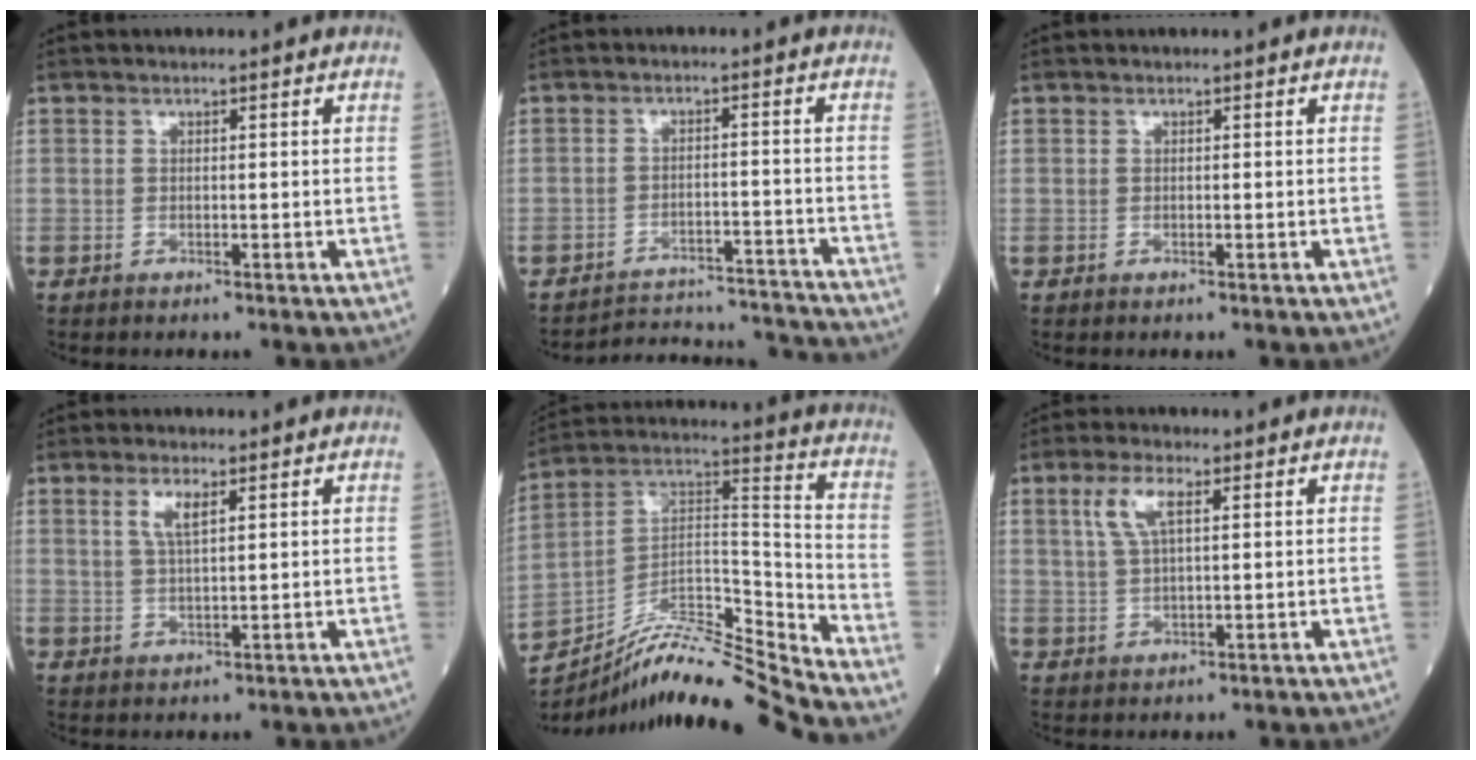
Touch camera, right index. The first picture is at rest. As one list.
[{"total": 13.6, "force": [-13.6, -0.1, 0.4], "torque": [0.002, 0.017, -0.179]}, {"total": 0.0}, {"total": 3.3, "force": [1.5, 0.5, 2.9], "torque": [-0.063, 0.001, 0.030]}, {"total": 16.5, "force": [-15.6, -1.2, 5.2], "torque": [-0.090, 0.045, -0.275]}, {"total": 4.7, "force": [1.9, 1.1, 4.1], "torque": [-0.094, 0.011, 0.042]}]